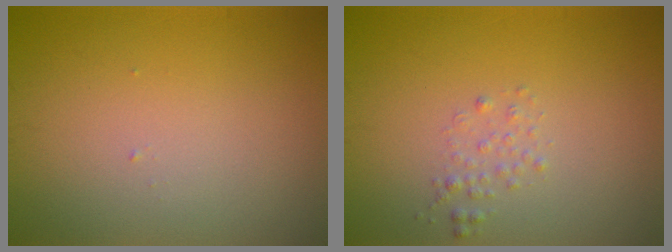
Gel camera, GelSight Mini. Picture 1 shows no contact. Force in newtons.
{"total": 1.0, "press": 1.0, "slide": 0.0}